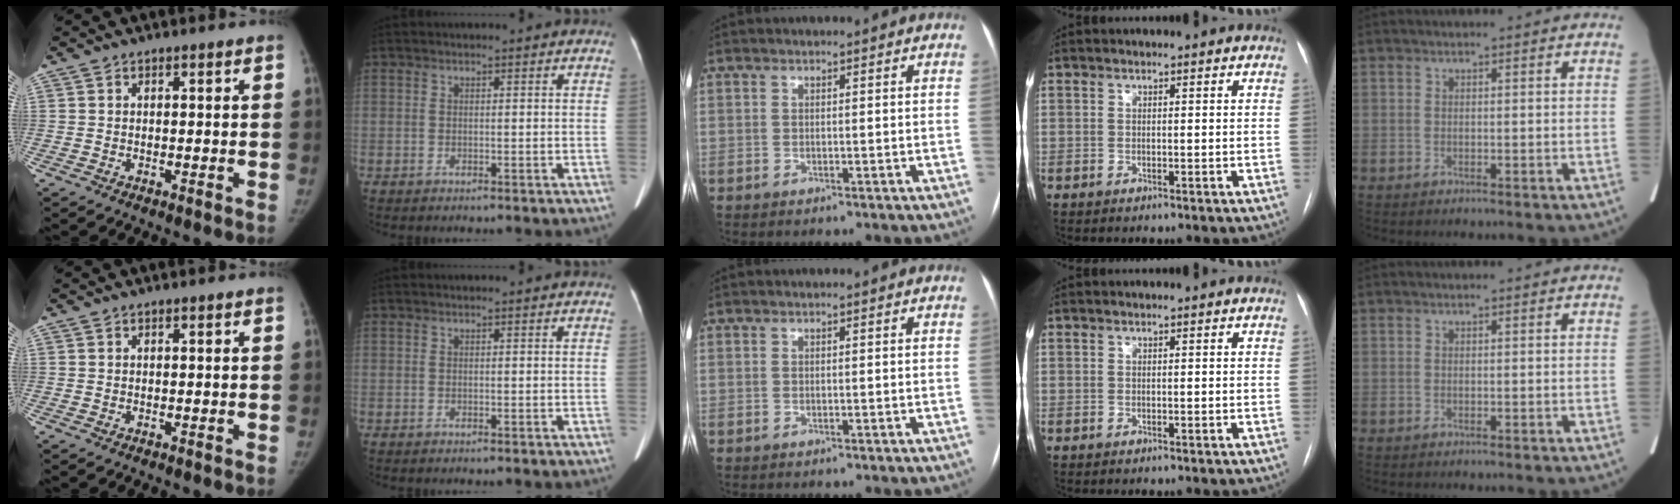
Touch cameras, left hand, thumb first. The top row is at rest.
{}